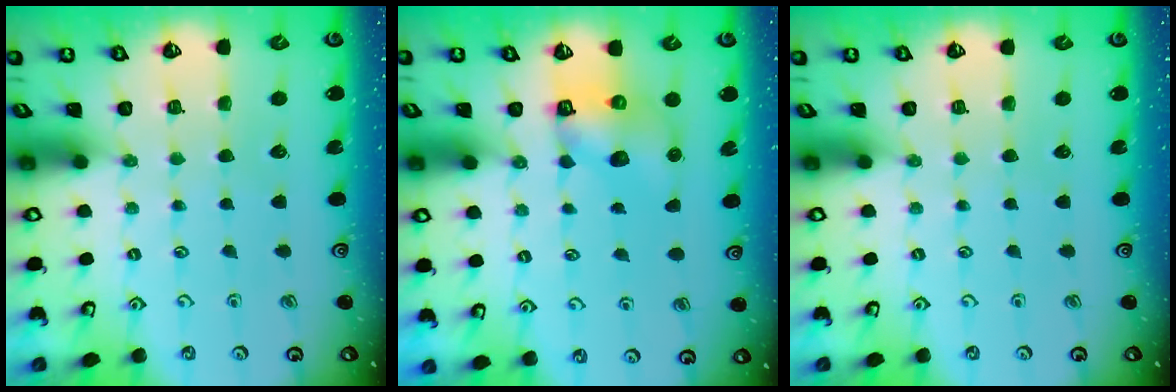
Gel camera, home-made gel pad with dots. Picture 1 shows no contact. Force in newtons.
{"total": 6.6, "press": 6.6, "slide": 0.6}
{"total": 0.0}